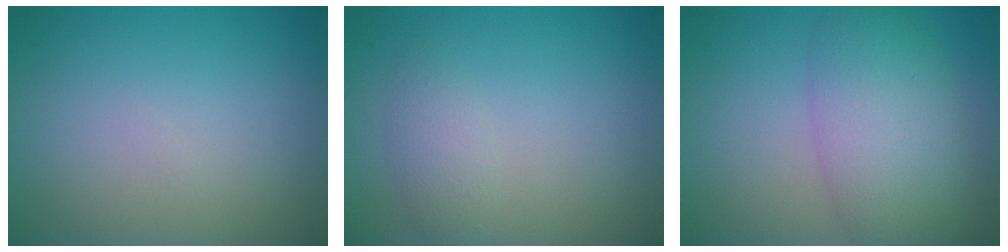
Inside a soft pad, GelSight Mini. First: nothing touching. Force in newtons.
{"total": 1.6, "press": 1.6, "slide": 0.1}
{"total": 6.5, "press": 6.5, "slide": 0.2}